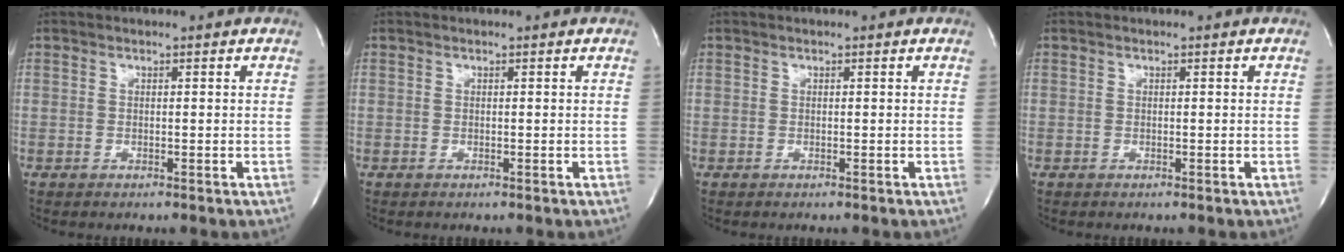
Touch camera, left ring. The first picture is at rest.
{"total": 0.0}
{"total": 0.0}
{"total": 0.0}